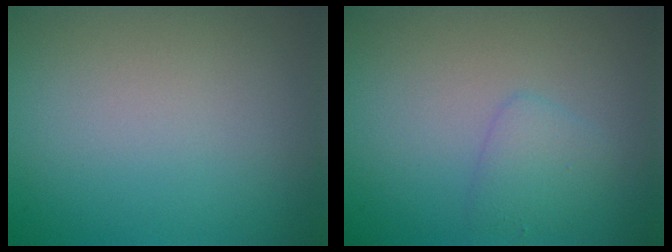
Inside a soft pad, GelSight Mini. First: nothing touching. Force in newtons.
{"total": 1.7, "press": 1.7, "slide": 0.2}